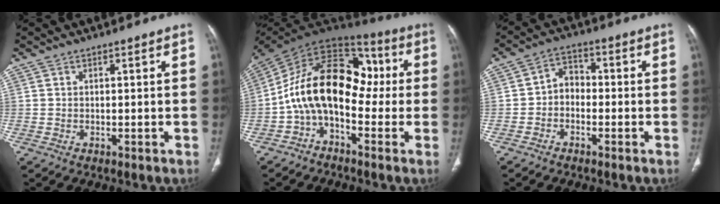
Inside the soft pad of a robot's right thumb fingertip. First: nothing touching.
{"total": 17.2, "force": [-1.5, 10.8, 13.4], "torque": [-0.196, 0.073, -0.044]}
{"total": 4.6, "force": [-1.2, 3.5, 2.6], "torque": [-0.022, 0.024, -0.035]}